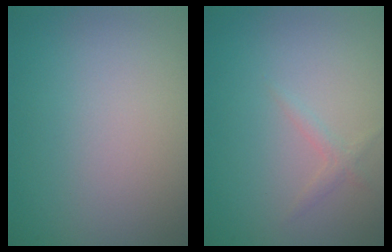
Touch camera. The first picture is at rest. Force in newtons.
{"total": 0.9, "press": 0.9, "slide": 0.1}